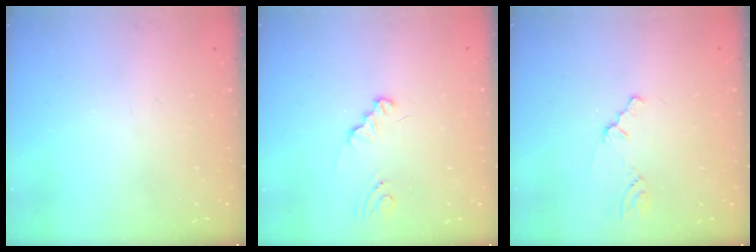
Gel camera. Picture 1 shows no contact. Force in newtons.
{"total": 1.0, "press": 1.0, "slide": 0.1}
{"total": 0.8, "press": 0.8, "slide": 0.2}